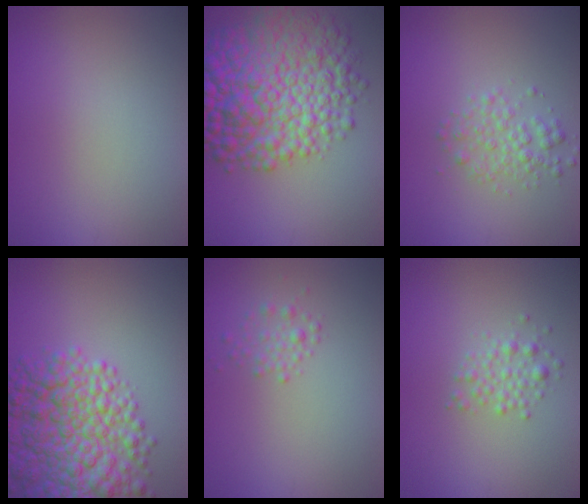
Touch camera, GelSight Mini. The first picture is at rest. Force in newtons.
{"total": 11.7, "press": 11.7, "slide": 0.2}
{"total": 2.4, "press": 2.4, "slide": 0.1}
{"total": 9.9, "press": 9.9, "slide": 0.4}
{"total": 1.4, "press": 1.4, "slide": 0.1}
{"total": 1.9, "press": 1.9, "slide": 0.1}